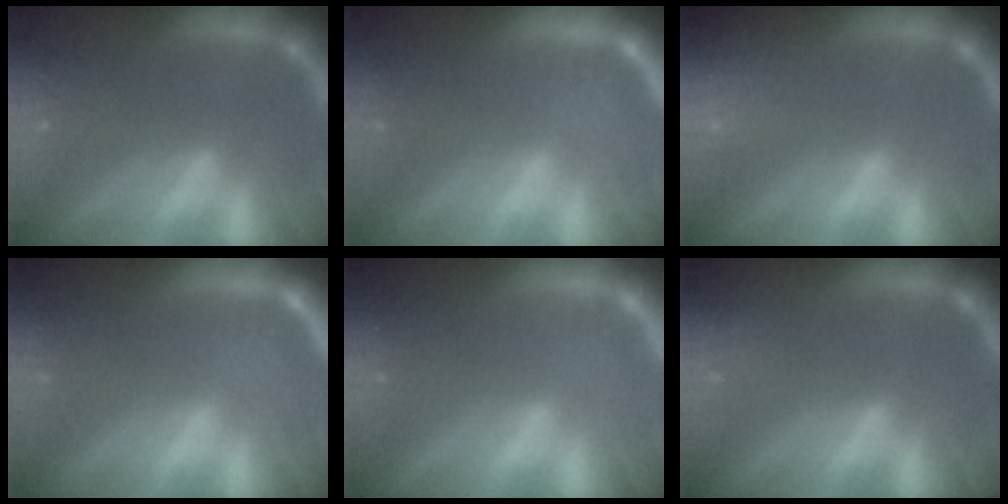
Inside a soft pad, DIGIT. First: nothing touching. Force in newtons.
{"total": 2.5}
{"total": 8.5}
{"total": 2.5}
{"total": 1.4}
{"total": 0.9}